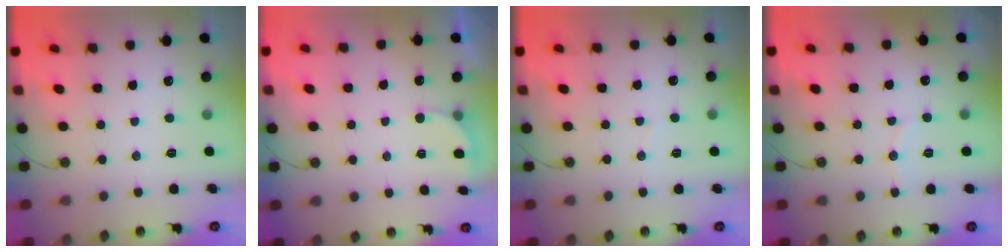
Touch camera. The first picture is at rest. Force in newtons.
{"total": 3.0, "press": 3.0, "slide": 0.7}
{"total": 2.9, "press": 2.9, "slide": 0.3}
{"total": 4.5, "press": 4.4, "slide": 1.0}